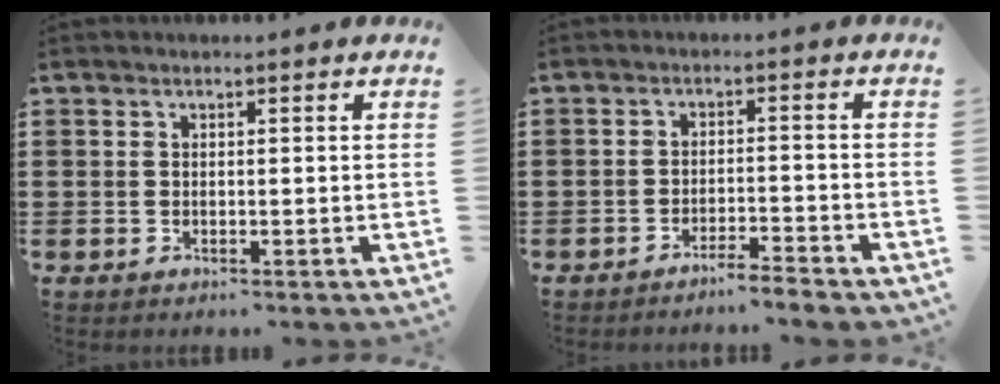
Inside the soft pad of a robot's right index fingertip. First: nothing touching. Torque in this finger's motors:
{"motor_torque": [1.15, 0.99, 0.06, 0.00]}